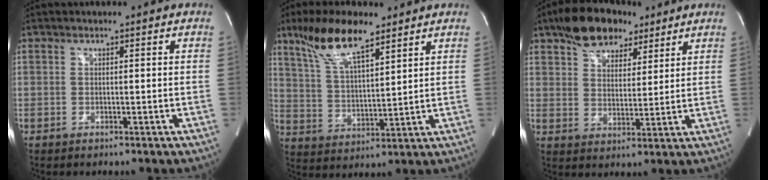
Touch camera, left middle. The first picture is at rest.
{"total": 11.4, "force": [7.9, 2.6, 7.8], "torque": [-0.157, 0.013, 0.153]}
{"total": 10.9, "force": [7.5, 5.7, 5.6], "torque": [-0.092, 0.021, 0.128]}